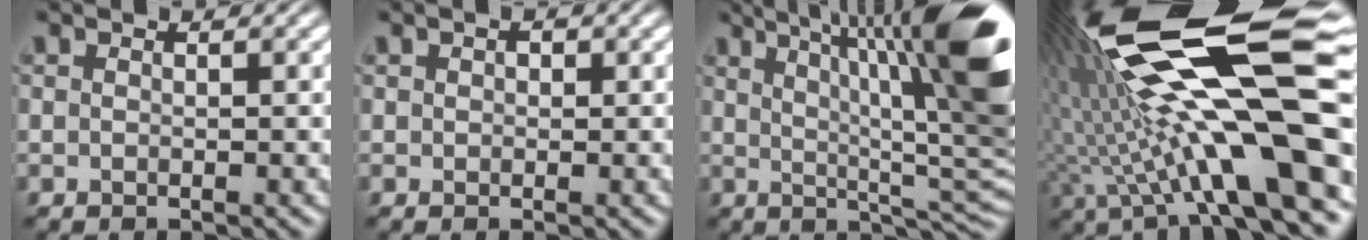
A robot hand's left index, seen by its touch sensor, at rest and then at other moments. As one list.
[{"total": 0.0}, {"total": 13.2, "force": [4.3, 2.8, 12.2], "torque": [-0.168, 0.014, 0.079]}, {"total": 19.1, "force": [3.3, 5.4, 18.0], "torque": [-0.306, 0.019, 0.069]}]